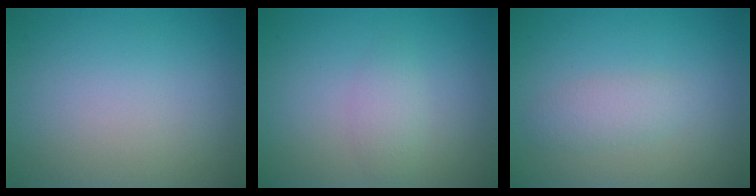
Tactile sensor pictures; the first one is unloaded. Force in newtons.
{"total": 1.6, "press": 1.6, "slide": 0.1}
{"total": 1.7, "press": 1.7, "slide": 0.1}